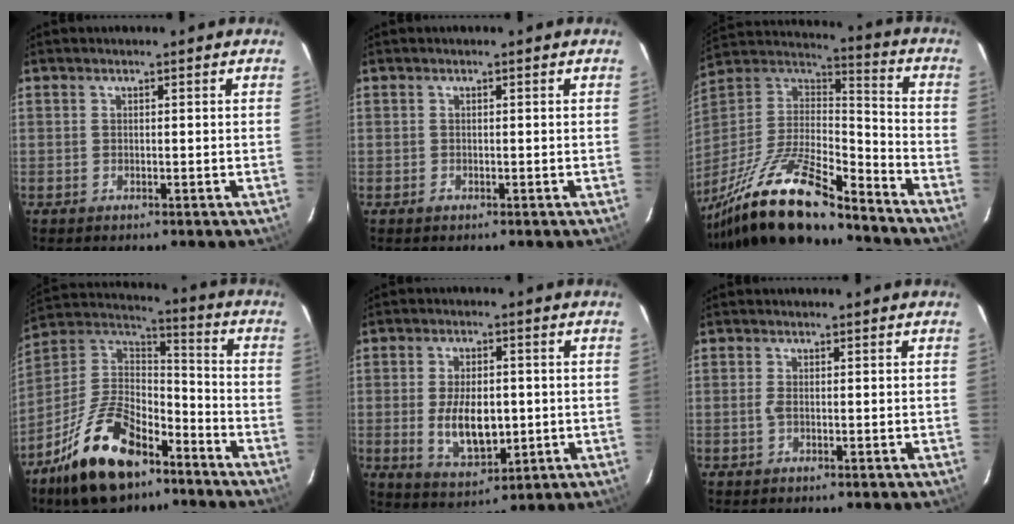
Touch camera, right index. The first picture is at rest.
{"total": 0.7, "force": [-0.4, 0.6, 0.0], "torque": [0.001, 0.001, -0.006]}
{"total": 23.6, "force": [-17.8, 5.9, 14.3], "torque": [-0.288, -0.030, -0.312]}
{"total": 21.0, "force": [-13.2, 10.1, 12.8], "torque": [-0.270, 0.007, -0.229]}
{"total": 9.9, "force": [-1.0, 5.3, 8.4], "torque": [-0.163, -0.009, -0.007]}
{"total": 1.1, "force": [-0.2, 0.2, 1.1], "torque": [-0.024, 0.000, -0.005]}